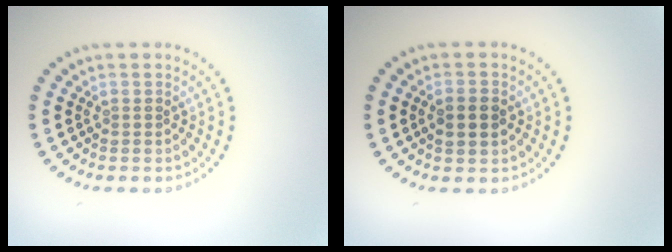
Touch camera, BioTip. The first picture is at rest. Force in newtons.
{"total": 2.3, "press": 2.3, "slide": 0.2}